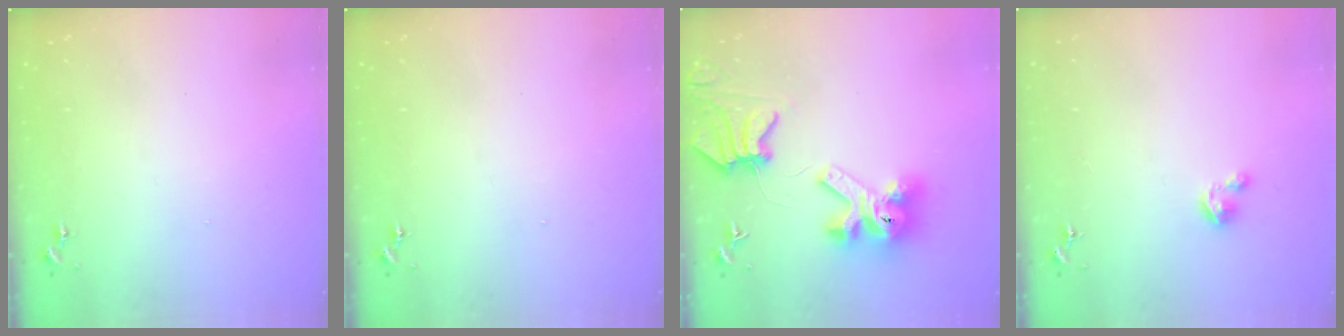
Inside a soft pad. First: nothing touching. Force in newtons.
{"total": 0.0}
{"total": 12.2, "press": 12.1, "slide": 1.5}
{"total": 3.8, "press": 3.8, "slide": 0.4}